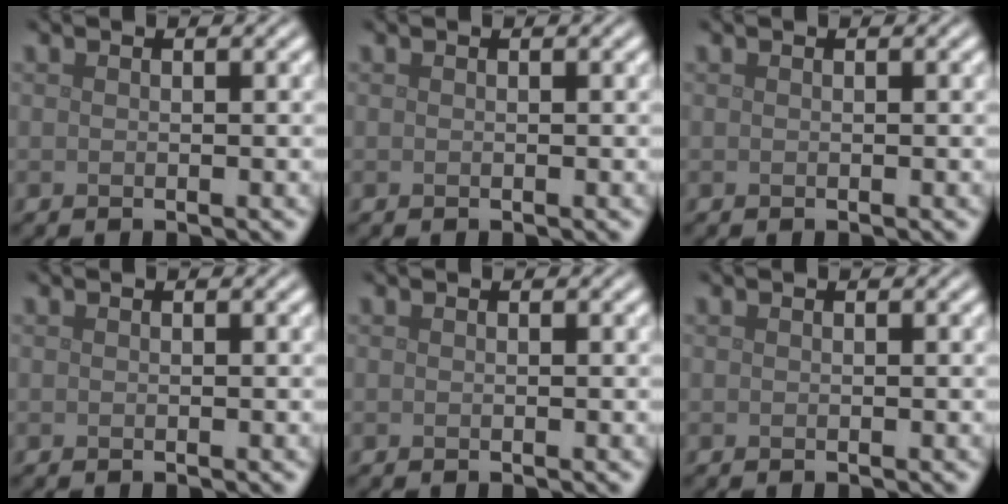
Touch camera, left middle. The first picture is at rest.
{"total": 0.0}
{"total": 0.0}
{"total": 0.0}
{"total": 0.0}
{"total": 0.0}